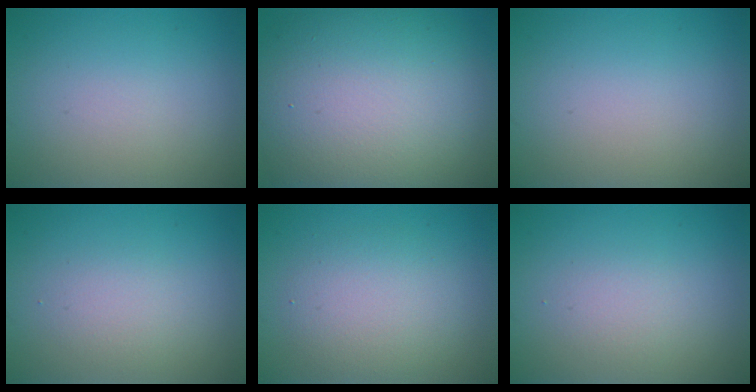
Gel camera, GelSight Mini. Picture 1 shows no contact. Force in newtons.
{"total": 15.4, "press": 15.4, "slide": 0.5}
{"total": 0.0}
{"total": 1.8, "press": 1.8, "slide": 0.0}
{"total": 3.8, "press": 3.8, "slide": 0.3}
{"total": 1.5, "press": 1.5, "slide": 0.1}